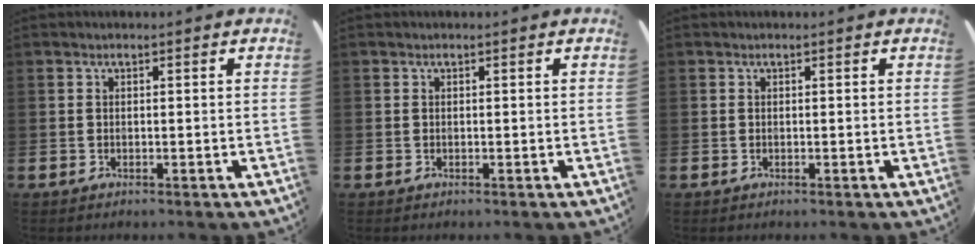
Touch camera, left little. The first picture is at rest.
{"total": 0.0}
{"total": 0.0}